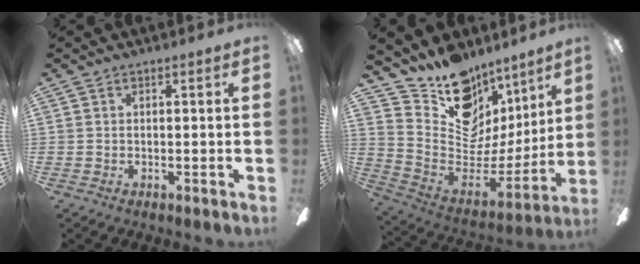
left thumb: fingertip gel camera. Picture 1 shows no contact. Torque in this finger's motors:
{"motor_torque": [0.18, 0.10, -0.70, -0.31, -0.01]}